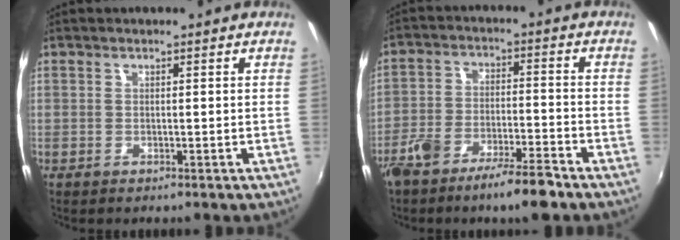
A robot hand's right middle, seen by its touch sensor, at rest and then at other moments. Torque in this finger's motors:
{"motor_torque": [1.19, -0.94, 0.50, 0.15]}